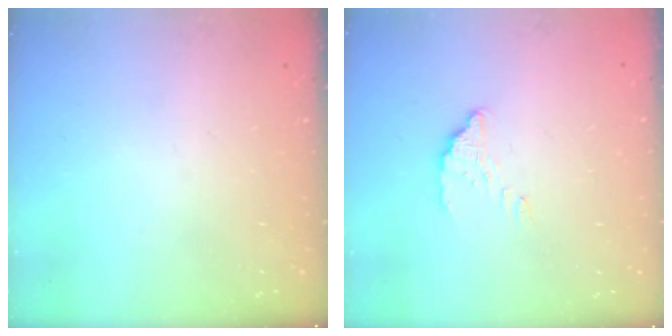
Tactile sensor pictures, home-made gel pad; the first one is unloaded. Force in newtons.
{"total": 3.2, "press": 3.2, "slide": 0.1}